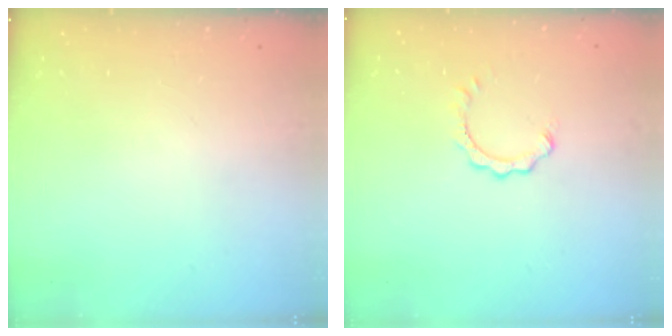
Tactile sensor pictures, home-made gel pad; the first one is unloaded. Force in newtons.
{"total": 1.0, "press": 1.0, "slide": 0.2}